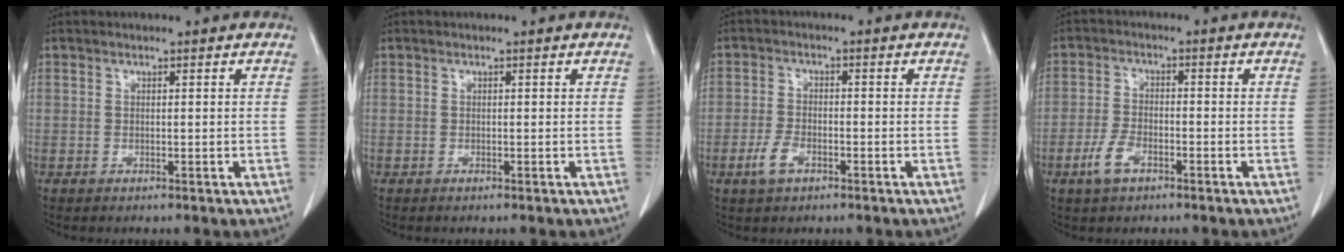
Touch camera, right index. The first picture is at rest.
{"total": 0.0}
{"total": 3.8, "force": [-1.9, 2.0, 2.6], "torque": [-0.055, 0.001, -0.034]}
{"total": 4.5, "force": [-2.5, 2.2, 3.1], "torque": [-0.069, 0.000, -0.045]}